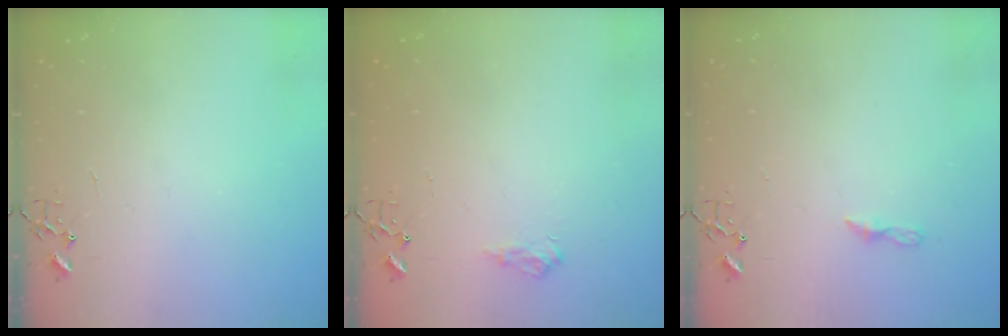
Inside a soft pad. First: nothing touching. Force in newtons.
{"total": 7.4, "press": 7.4, "slide": 0.9}
{"total": 3.7, "press": 3.7, "slide": 0.4}